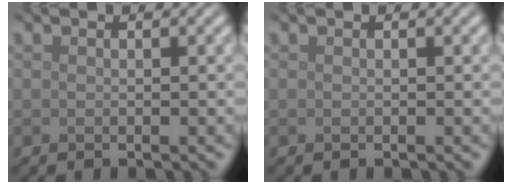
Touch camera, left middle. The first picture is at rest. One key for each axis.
{"total": 0.0}